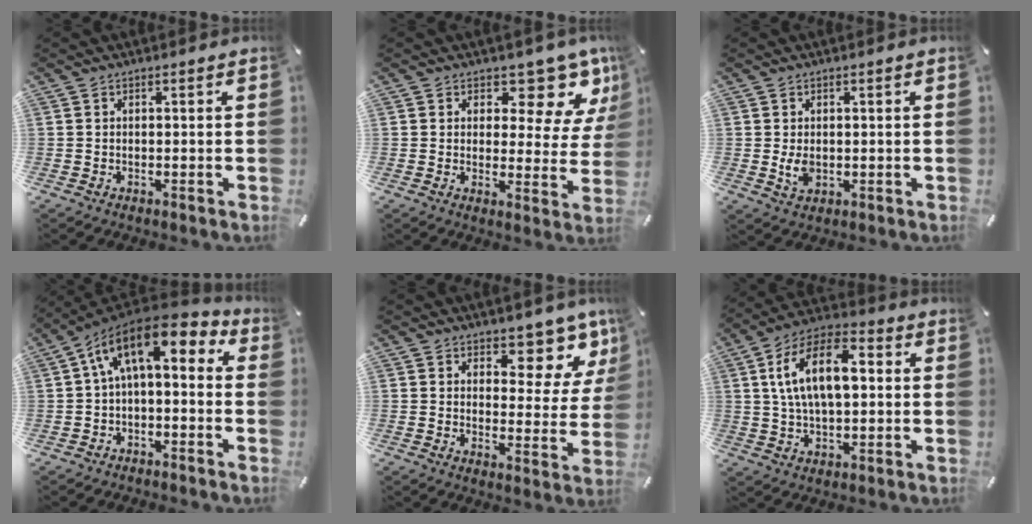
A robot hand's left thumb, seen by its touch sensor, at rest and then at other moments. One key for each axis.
{"total": 10.9, "fx": 7.7, "fy": 5.2, "fz": 5.8, "tx": -0.068, "ty": -0.063, "tz": 0.129}
{"total": 3.9, "fx": -0.1, "fy": 2.6, "fz": 2.8, "tx": -0.059, "ty": -0.005, "tz": -0.004}
{"total": 13.0, "fx": 4.3, "fy": 6.4, "fz": 10.5, "tx": -0.194, "ty": -0.017, "tz": 0.071}
{"total": 9.8, "fx": 7.4, "fy": 4.9, "fz": 4.3, "tx": -0.035, "ty": -0.072, "tz": 0.123}
{"total": 14.6, "fx": 2.9, "fy": 8.1, "fz": 11.8, "tx": -0.222, "ty": 0.006, "tz": 0.047}